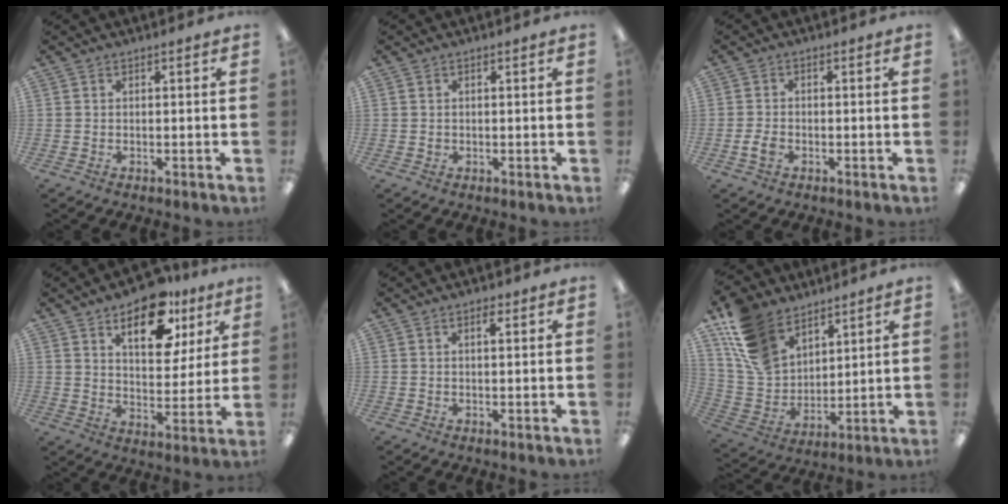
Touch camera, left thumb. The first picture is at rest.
{"total": 0.7, "force": [0.1, 0.7, 0.2], "torque": [-0.005, 0.006, 0.000]}
{"total": 2.8, "force": [-1.0, 1.8, 1.9], "torque": [-0.040, 0.002, -0.019]}
{"total": 16.0, "force": [9.6, 7.9, 10.0], "torque": [-0.129, -0.037, 0.159]}
{"total": 1.8, "force": [1.1, 0.7, 1.3], "torque": [-0.012, -0.005, 0.016]}
{"total": 15.3, "force": [10.3, 9.8, 5.6], "torque": [-0.131, -0.047, 0.207]}